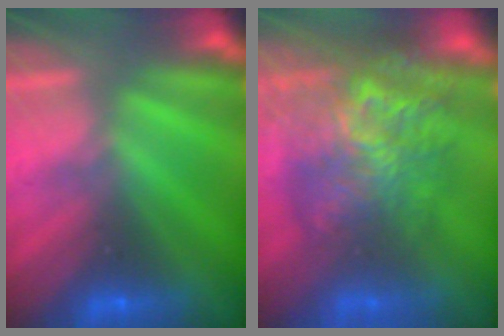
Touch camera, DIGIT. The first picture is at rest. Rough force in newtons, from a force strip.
{"total": 10.8}